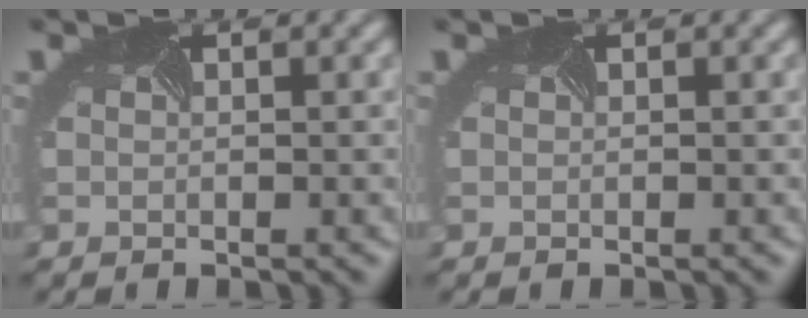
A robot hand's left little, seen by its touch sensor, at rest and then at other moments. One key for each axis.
{"total": 0.0}